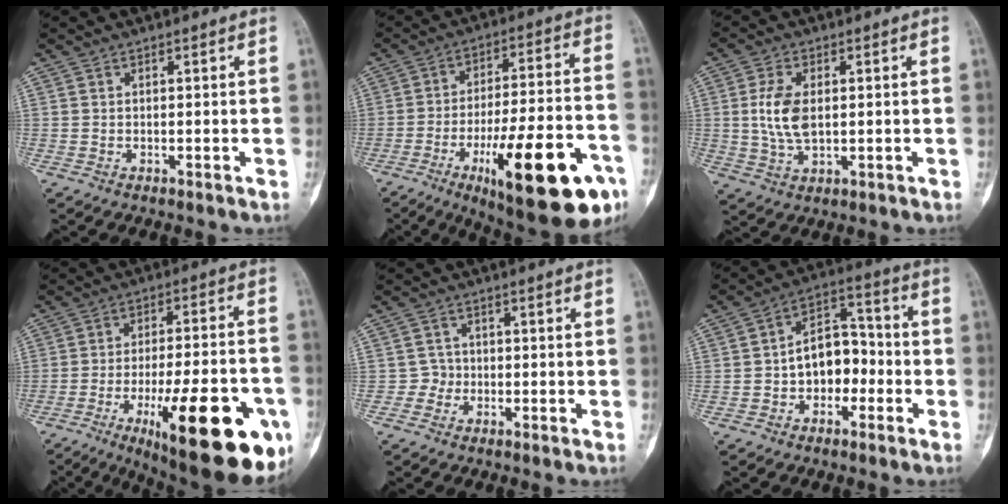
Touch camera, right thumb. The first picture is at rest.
{"total": 25.3, "force": [-11.1, 7.4, 21.5], "torque": [-0.281, 0.047, -0.154]}
{"total": 8.0, "force": [0.7, 4.4, 6.6], "torque": [-0.136, -0.005, 0.018]}
{"total": 27.1, "force": [-11.1, 8.2, 23.3], "torque": [-0.279, 0.033, -0.150]}
{"total": 2.2, "force": [-0.7, 2.1, 0.0], "torque": [0.017, 0.011, -0.019]}
{"total": 10.4, "force": [-2.0, 7.2, 7.2], "torque": [-0.078, 0.045, -0.044]}